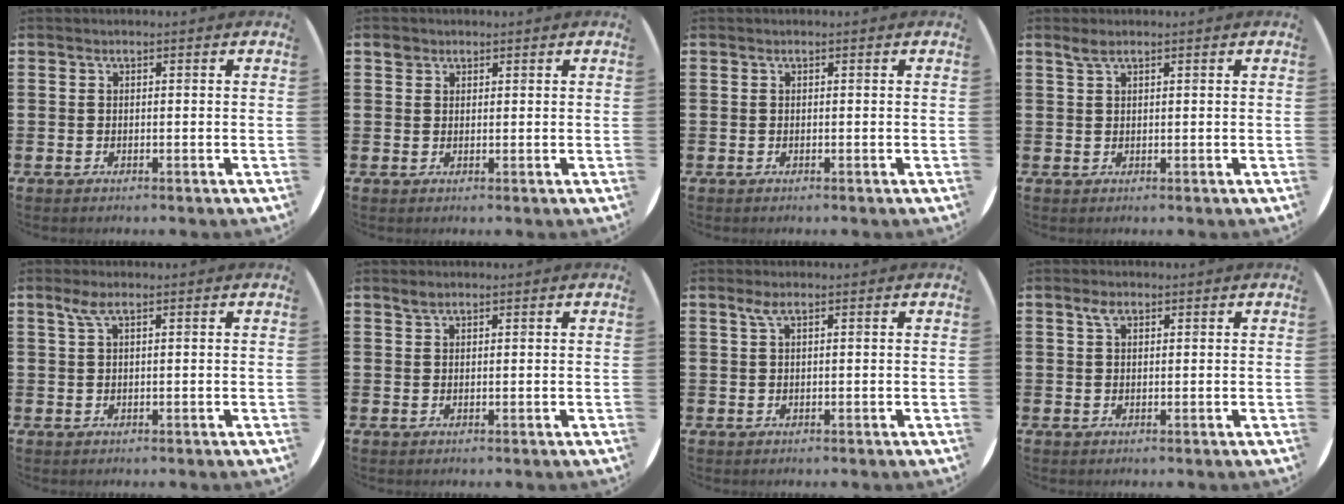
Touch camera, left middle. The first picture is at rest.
{"total": 1.4, "force": [1.1, 0.8, 0.1], "torque": [0.005, 0.001, 0.020]}
{"total": 0.0}
{"total": 1.4, "force": [1.1, 0.2, 0.8], "torque": [-0.016, 0.004, 0.020]}
{"total": 2.0, "force": [1.0, 0.4, 1.7], "torque": [-0.035, 0.006, 0.016]}
{"total": 1.2, "force": [1.1, 0.4, 0.4], "torque": [0.001, 0.000, 0.017]}
{"total": 1.4, "force": [0.7, 0.3, 1.2], "torque": [-0.025, 0.005, 0.011]}
{"total": 1.8, "force": [1.1, 0.9, 1.1], "torque": [-0.017, 0.002, 0.017]}